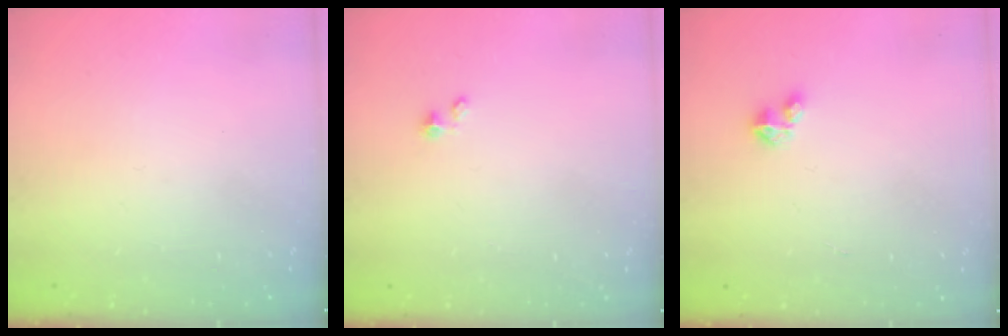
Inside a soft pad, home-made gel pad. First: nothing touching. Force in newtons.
{"total": 1.5, "press": 1.5, "slide": 0.0}
{"total": 2.1, "press": 2.1, "slide": 0.2}